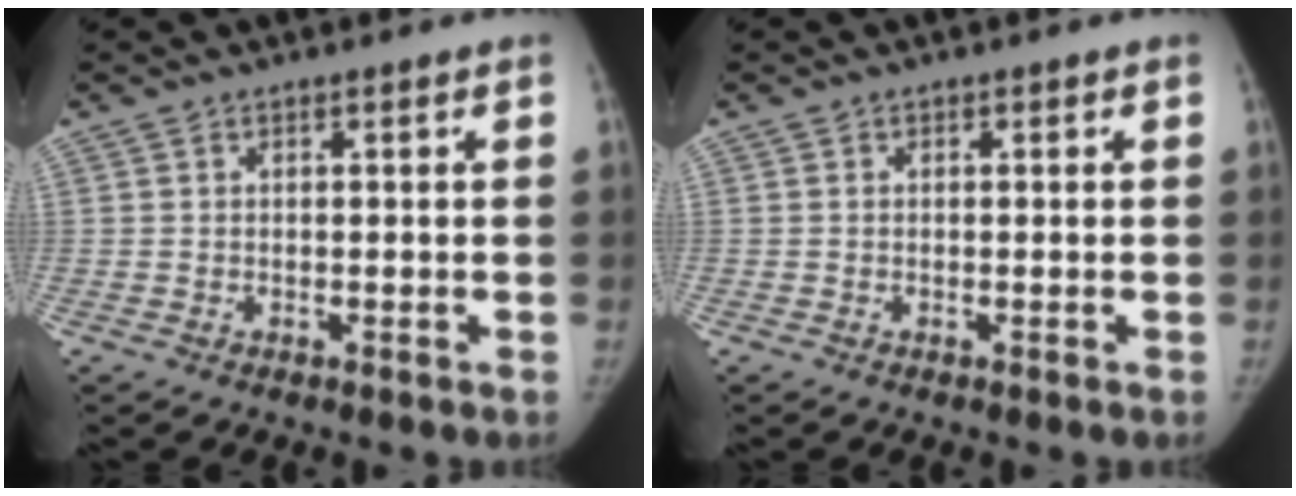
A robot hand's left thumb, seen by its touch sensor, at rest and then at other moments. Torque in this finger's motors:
{"motor_torque": [-0.38, -0.08, -0.08, 0.26, -0.04]}